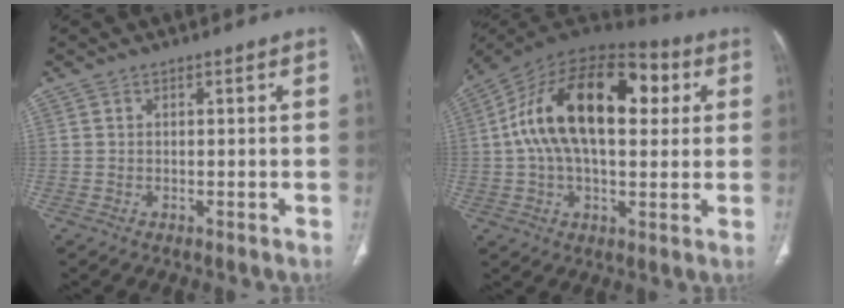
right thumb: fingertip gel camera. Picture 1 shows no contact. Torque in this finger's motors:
{"motor_torque": [2.33, 2.68, 2.18, -0.10, 0.42]}